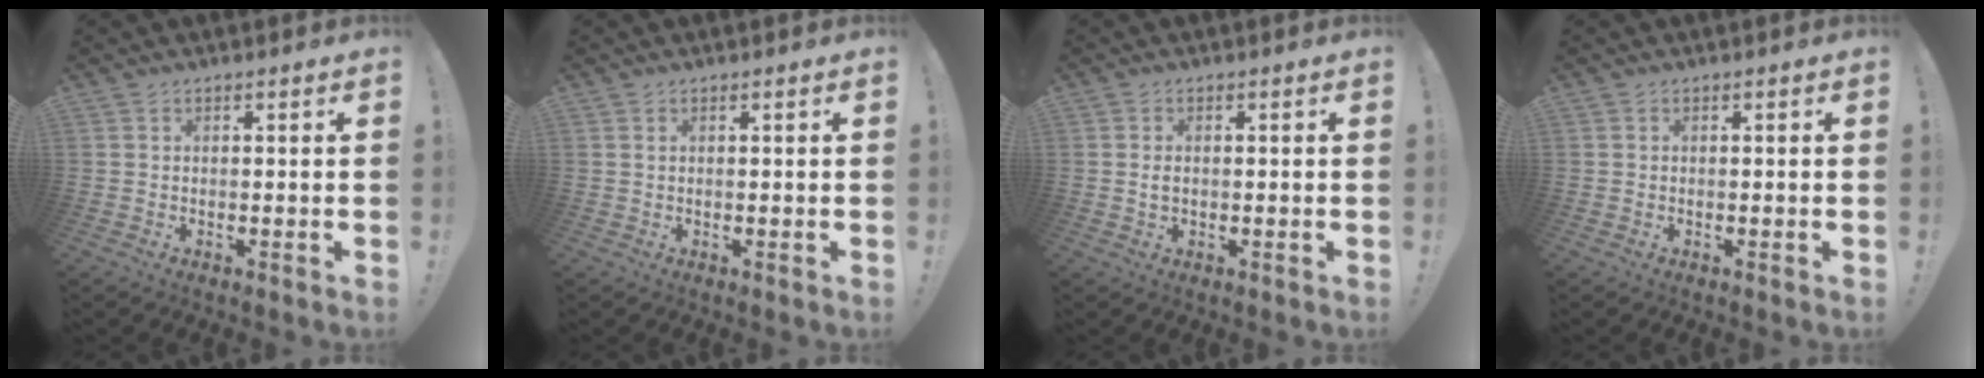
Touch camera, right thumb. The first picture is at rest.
{"total": 0.5, "force": [0.3, 0.1, 0.4], "torque": [-0.014, 0.004, 0.008]}
{"total": 1.6, "force": [-0.1, 0.9, 1.3], "torque": [-0.017, 0.001, -0.004]}
{"total": 0.0}